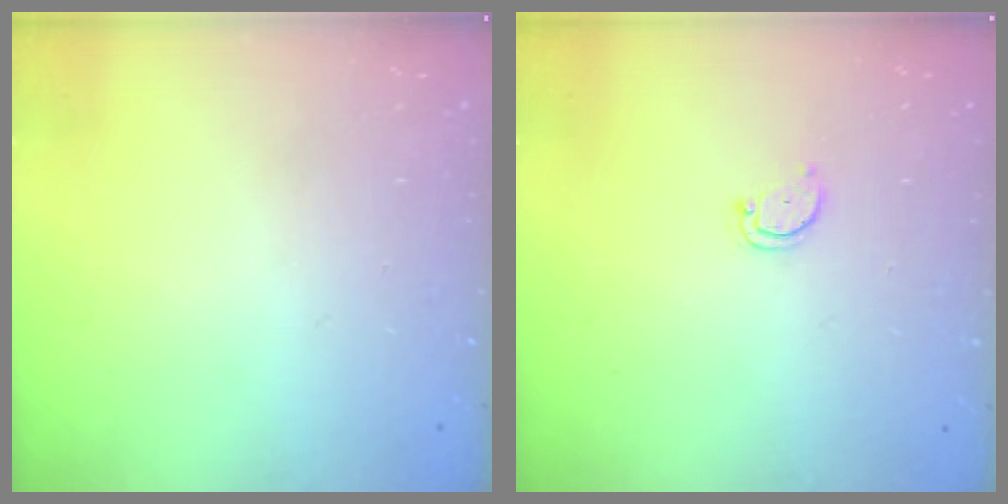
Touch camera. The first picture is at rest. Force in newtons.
{"total": 2.3, "press": 2.3, "slide": 0.4}